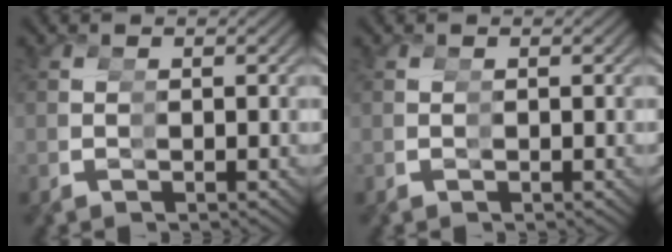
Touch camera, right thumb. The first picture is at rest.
{"total": 0.0}